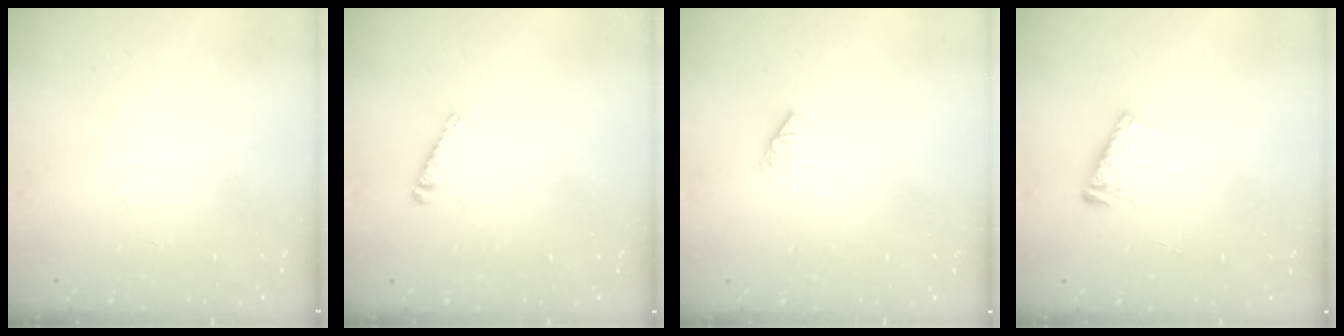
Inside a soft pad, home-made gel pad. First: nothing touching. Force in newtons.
{"total": 4.1, "press": 4.0, "slide": 0.3}
{"total": 0.0}
{"total": 5.8, "press": 5.8, "slide": 0.3}